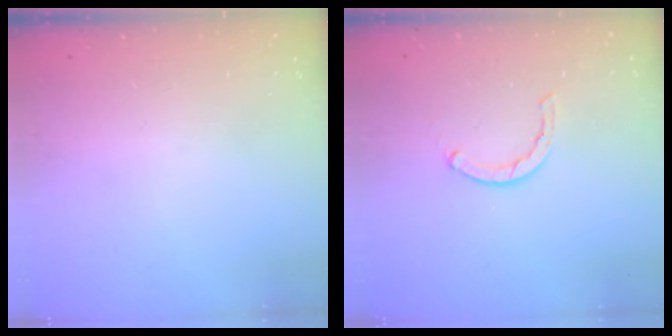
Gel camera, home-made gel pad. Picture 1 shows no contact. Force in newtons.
{"total": 1.6, "press": 1.5, "slide": 0.4}